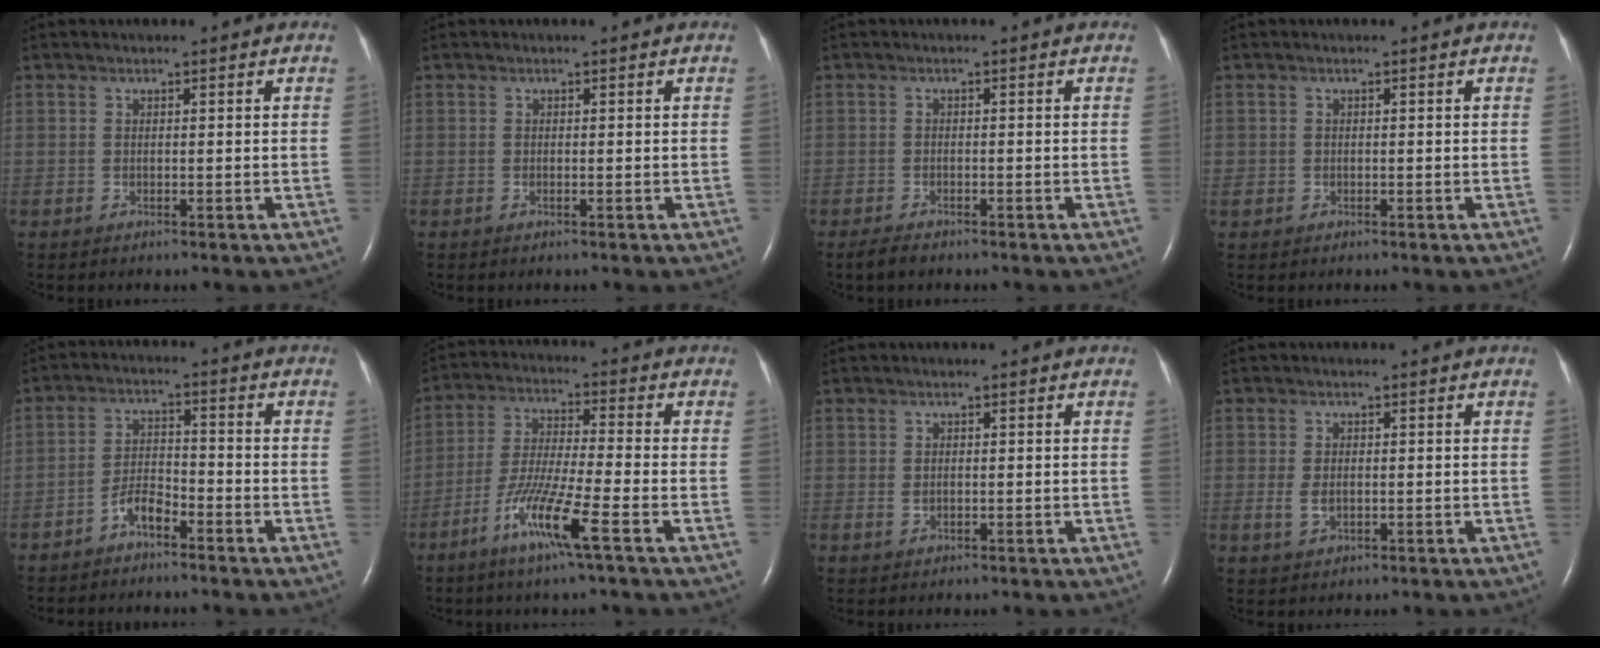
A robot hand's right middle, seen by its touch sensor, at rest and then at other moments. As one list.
[{"total": 0.0}, {"total": 1.8, "force": [-1.5, 0.6, 0.9], "torque": [-0.026, -0.004, -0.024]}, {"total": 0.7, "force": [-0.2, 0.7, 0.1], "torque": [-0.001, 0.004, -0.003]}, {"total": 4.0, "force": [-3.0, 1.3, 2.3], "torque": [-0.050, 0.011, -0.057]}, {"total": 10.2, "force": [-5.3, -0.4, 8.7], "torque": [-0.177, -0.018, -0.104]}, {"total": 1.1, "force": [-0.1, 0.8, 0.7], "torque": [-0.017, 0.001, 0.001]}, {"total": 2.5, "force": [-0.3, 1.5, 2.0], "torque": [-0.045, -0.002, -0.003]}]